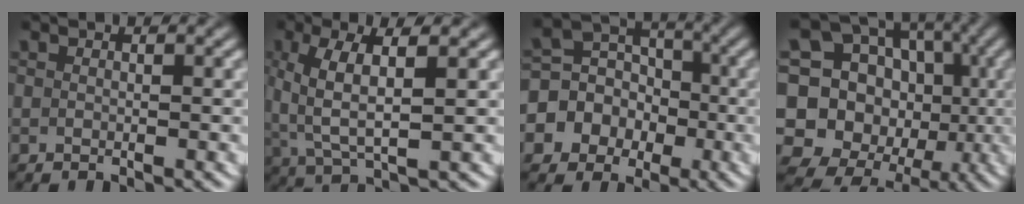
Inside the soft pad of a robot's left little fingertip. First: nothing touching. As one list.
[{"total": 4.3, "force": [0.8, 1.5, 3.9], "torque": [-0.088, -0.004, 0.024]}, {"total": 12.0, "force": [-1.8, 10.9, 4.5], "torque": [-0.117, -0.028, -0.037]}, {"total": 20.3, "force": [-2.3, 18.1, 8.9], "torque": [-0.217, -0.072, -0.036]}]